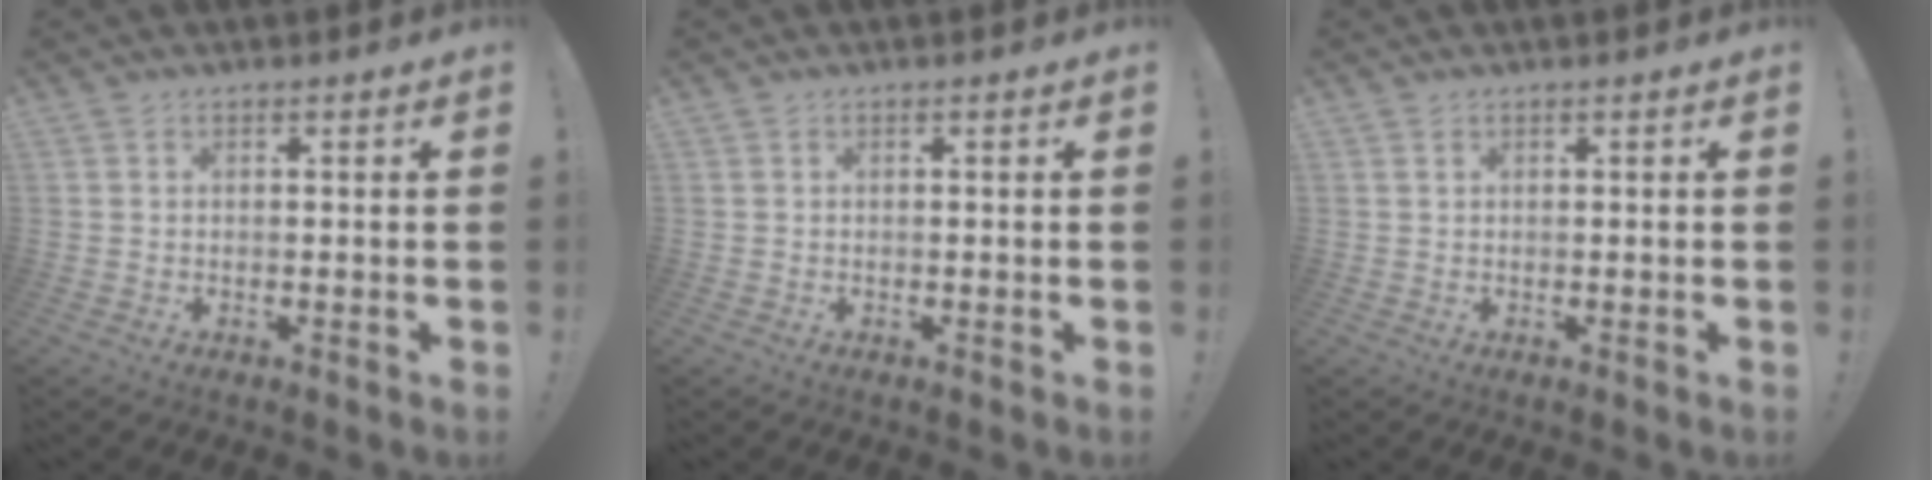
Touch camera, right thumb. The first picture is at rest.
{"total": 0.0}
{"total": 0.5, "force": [0.4, 0.2, 0.3], "torque": [0.001, -0.002, 0.006]}